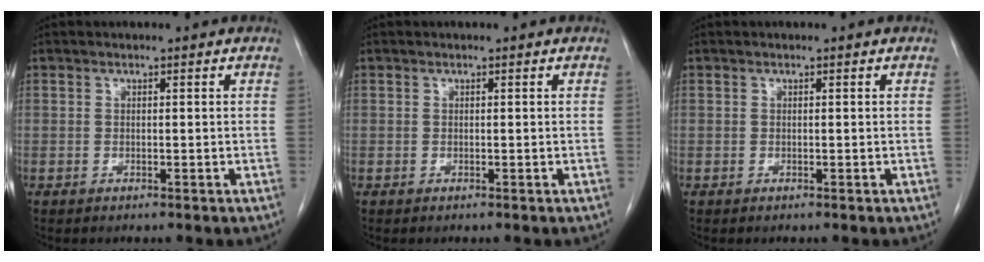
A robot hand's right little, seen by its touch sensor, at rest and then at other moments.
{"total": 0.0}
{"total": 0.0}